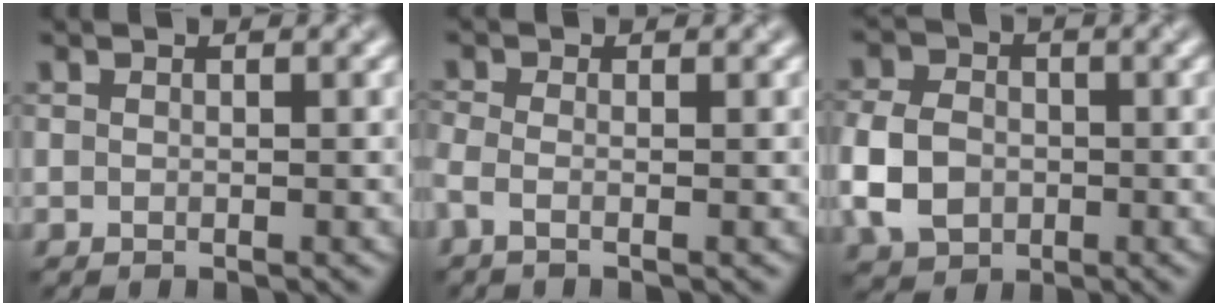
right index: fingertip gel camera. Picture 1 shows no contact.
{"total": 1.6, "force": [-0.9, 0.5, 1.3], "torque": [-0.040, -0.009, -0.025]}
{"total": 5.3, "force": [-1.5, 4.1, 3.0], "torque": [-0.073, -0.002, -0.039]}